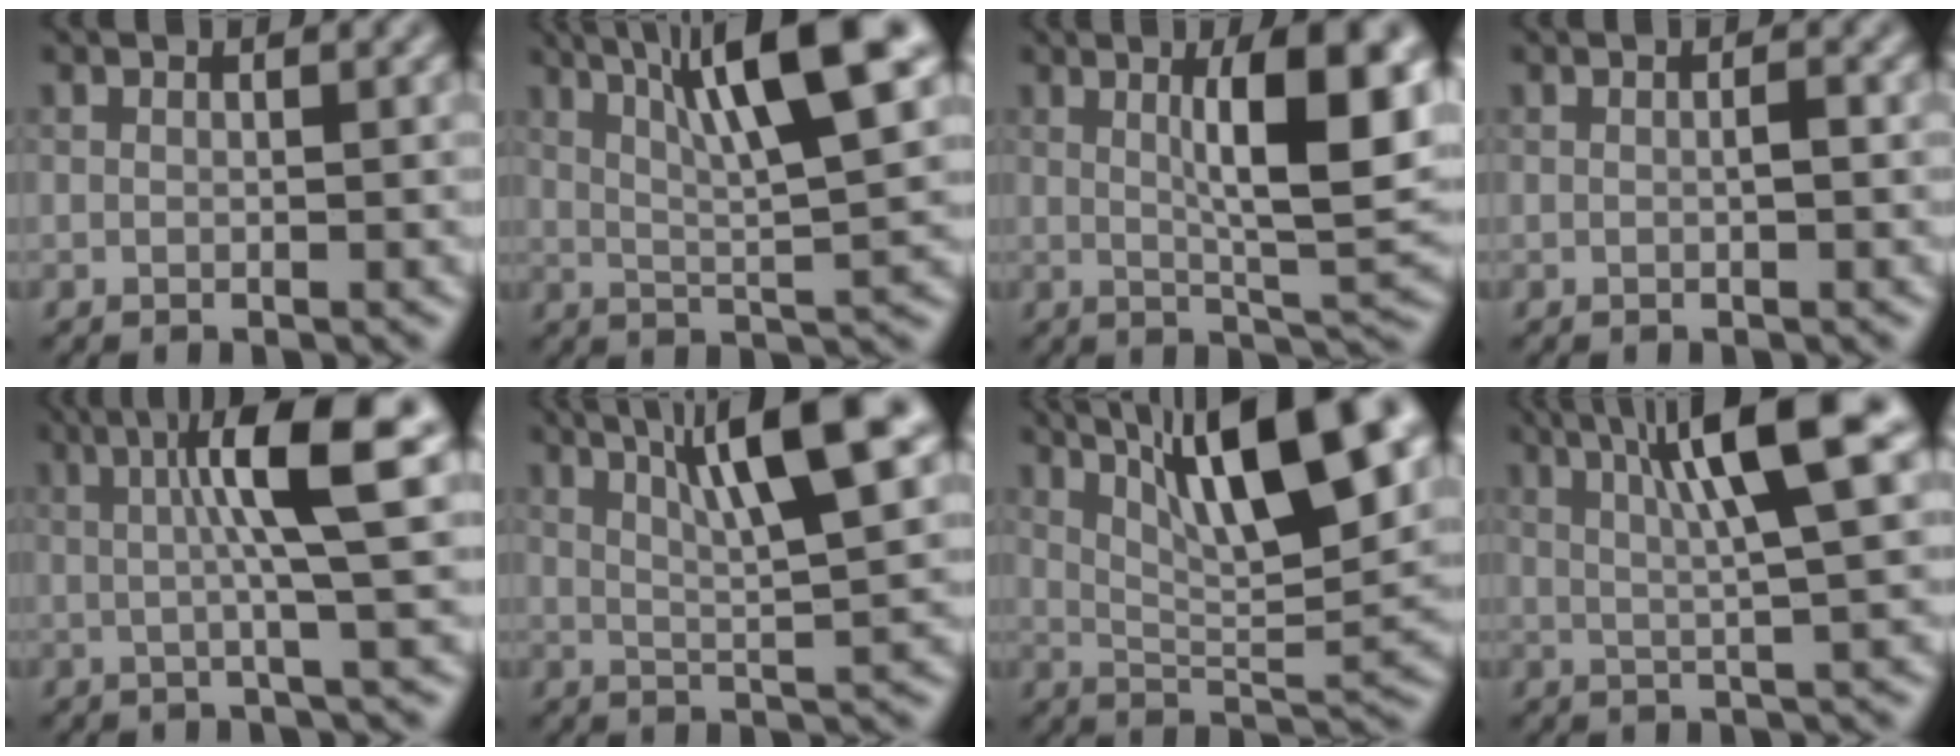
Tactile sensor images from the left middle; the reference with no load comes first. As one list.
[{"total": 10.3, "force": [4.6, 1.8, 9.0], "torque": [-0.124, 0.017, 0.073]}, {"total": 9.6, "force": [2.2, 2.2, 9.1], "torque": [-0.118, 0.000, 0.038]}, {"total": 0.7, "force": [0.0, 0.1, 0.7], "torque": [-0.013, 0.000, 0.000]}, {"total": 8.1, "force": [1.8, 1.1, 7.8], "torque": [-0.114, 0.016, 0.026]}, {"total": 9.2, "force": [4.3, 1.5, 8.0], "torque": [-0.108, 0.018, 0.067]}, {"total": 12.4, "force": [6.2, 3.0, 10.3], "torque": [-0.159, 0.015, 0.105]}, {"total": 8.7, "force": [3.2, 1.2, 8.0], "torque": [-0.107, 0.018, 0.049]}]